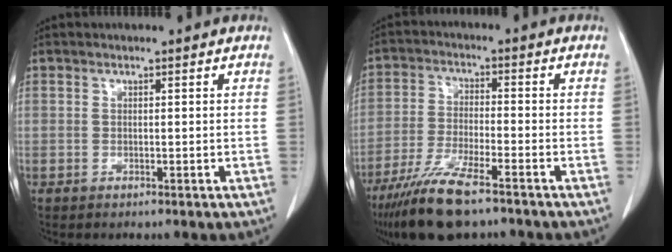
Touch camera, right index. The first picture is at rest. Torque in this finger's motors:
{"motor_torque": [1.11, -1.03, 0.24, 0.16]}